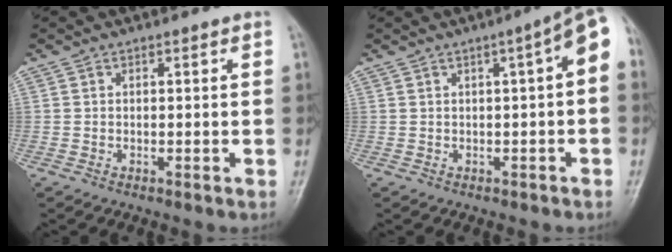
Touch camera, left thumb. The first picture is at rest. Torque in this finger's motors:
{"motor_torque": [0.03, 0.46, 0.42, 0.36, 0.10]}